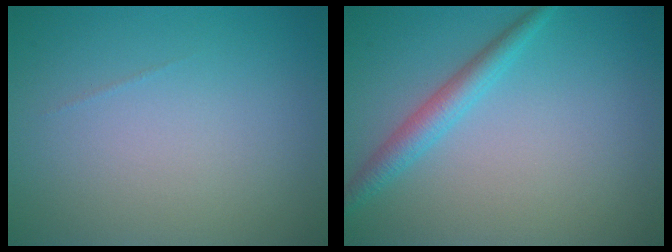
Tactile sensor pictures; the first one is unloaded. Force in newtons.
{"total": 2.6, "press": 2.6, "slide": 0.1}